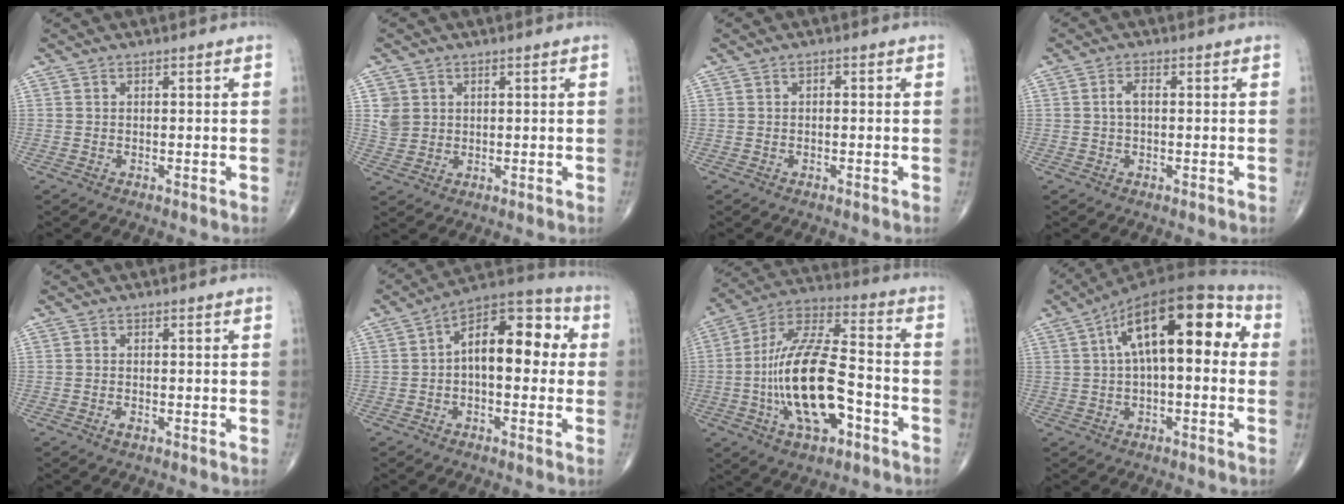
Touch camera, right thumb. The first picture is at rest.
{"total": 3.8, "force": [1.2, 3.4, 1.3], "torque": [-0.010, -0.007, 0.027]}
{"total": 0.7, "force": [0.0, 0.4, 0.6], "torque": [-0.003, 0.003, -0.004]}
{"total": 2.0, "force": [0.0, 1.0, 1.8], "torque": [-0.035, 0.007, -0.001]}
{"total": 0.9, "force": [-0.5, 0.4, 0.6], "torque": [-0.009, 0.001, -0.010]}
{"total": 14.1, "force": [0.9, 7.5, 11.9], "torque": [-0.144, 0.045, -0.002]}
{"total": 20.1, "force": [-5.2, 8.5, 17.5], "torque": [-0.325, 0.042, -0.089]}
{"total": 18.8, "force": [3.7, 8.1, 16.5], "torque": [-0.238, 0.044, 0.043]}